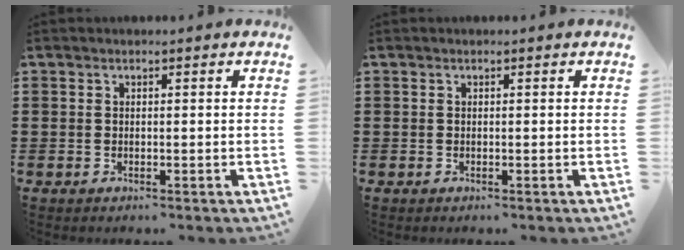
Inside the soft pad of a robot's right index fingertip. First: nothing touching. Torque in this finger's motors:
{"motor_torque": [0.17, 0.17, 0.00, 0.00]}